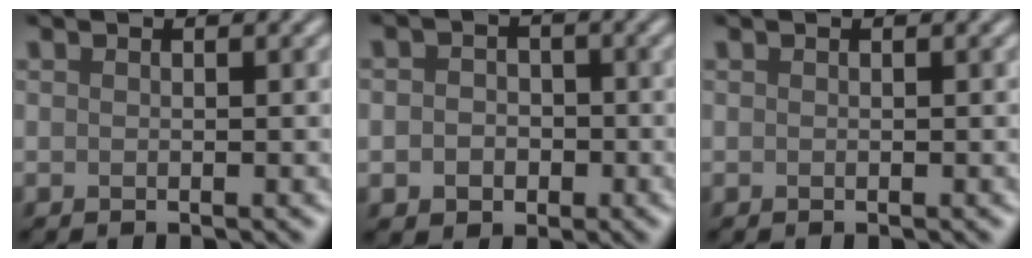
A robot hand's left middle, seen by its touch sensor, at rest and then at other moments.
{"total": 3.0, "force": [-0.6, 2.6, 1.3], "torque": [-0.001, -0.003, -0.022]}
{"total": 0.0}